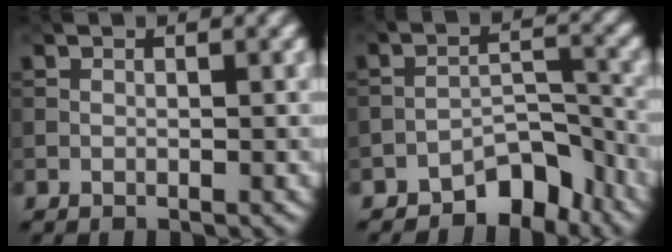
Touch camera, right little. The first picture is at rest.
{"total": 4.6, "force": [-3.7, 2.0, 1.9], "torque": [-0.012, 0.010, -0.063]}